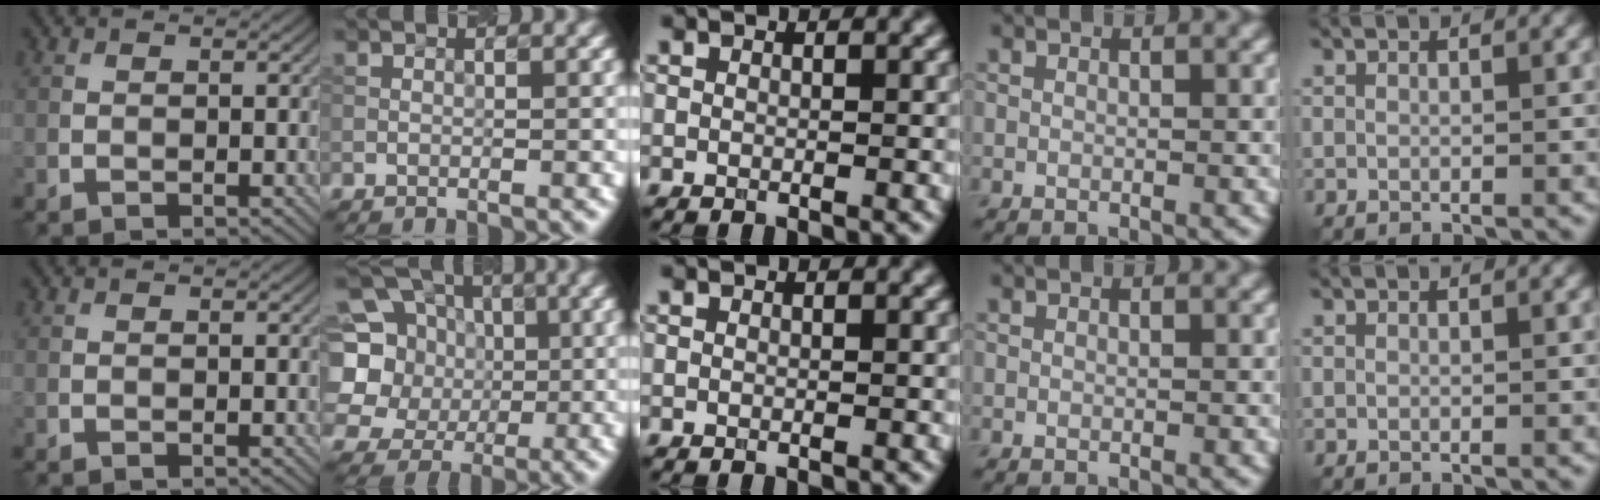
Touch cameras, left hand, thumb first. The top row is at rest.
{"index": {"total": 10.1, "force": [1.7, 9.0, 4.2], "torque": [-0.117, 0.031, 0.000]}}